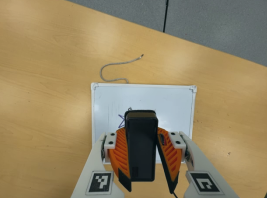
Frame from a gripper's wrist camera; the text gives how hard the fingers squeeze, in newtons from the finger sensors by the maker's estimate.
{"total": 9.2, "left": 8.3, "right": 10.2}